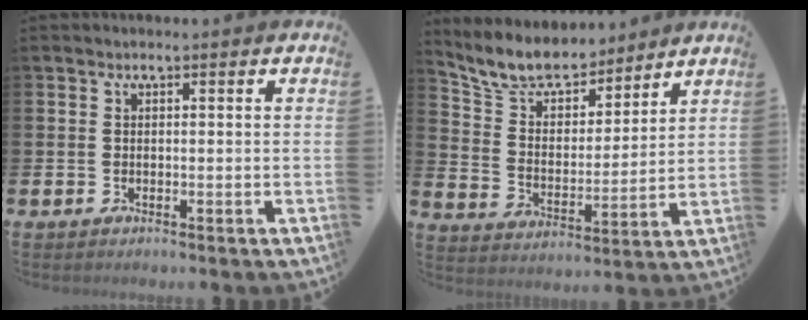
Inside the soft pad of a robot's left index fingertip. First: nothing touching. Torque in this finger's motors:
{"motor_torque": [0.43, -0.15, 0.17, 0.05]}